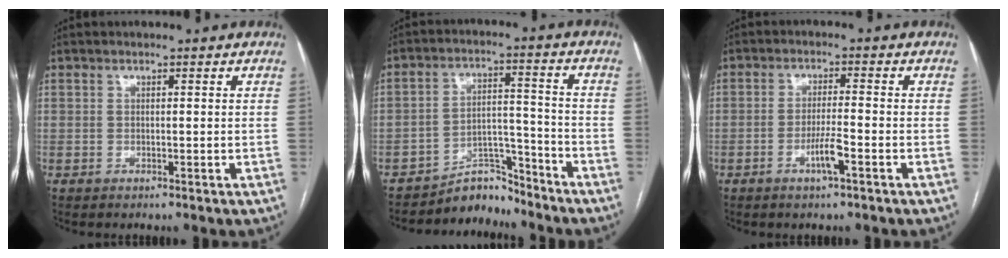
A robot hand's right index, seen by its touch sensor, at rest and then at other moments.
{"total": 6.7, "force": [-6.4, 1.9, 0.1], "torque": [0.009, 0.040, -0.104]}
{"total": 4.0, "force": [-1.9, 0.0, 3.5], "torque": [-0.066, -0.005, -0.036]}